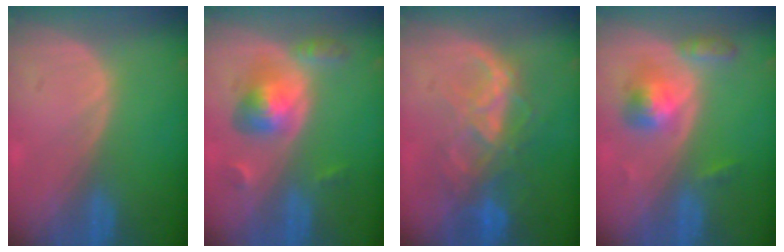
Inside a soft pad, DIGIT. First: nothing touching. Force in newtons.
{"total": 6.0, "press": 5.7, "slide": 1.9}
{"total": 8.8, "press": 7.5, "slide": 4.6}
{"total": 5.3, "press": 5.0, "slide": 1.6}